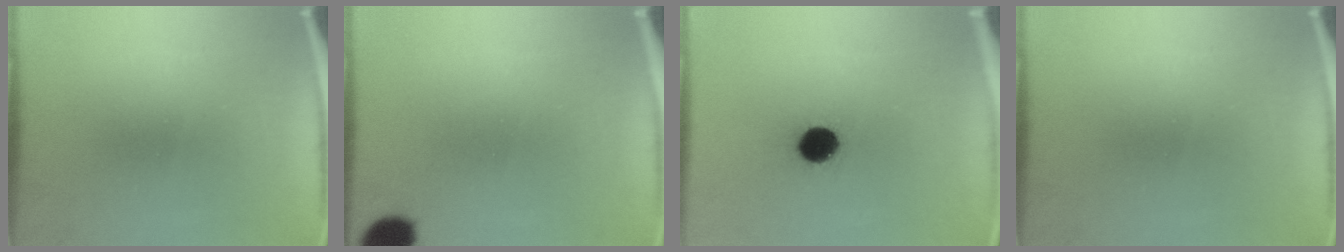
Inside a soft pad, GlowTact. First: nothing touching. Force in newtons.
{"total": 7.0}
{"total": 9.2}
{"total": 0.0}